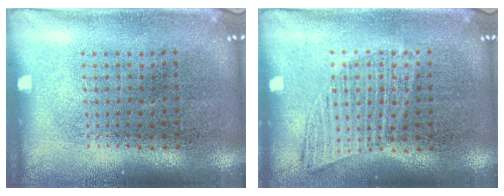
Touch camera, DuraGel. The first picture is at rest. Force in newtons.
{"total": 0.9, "press": 0.9, "slide": 0.3}